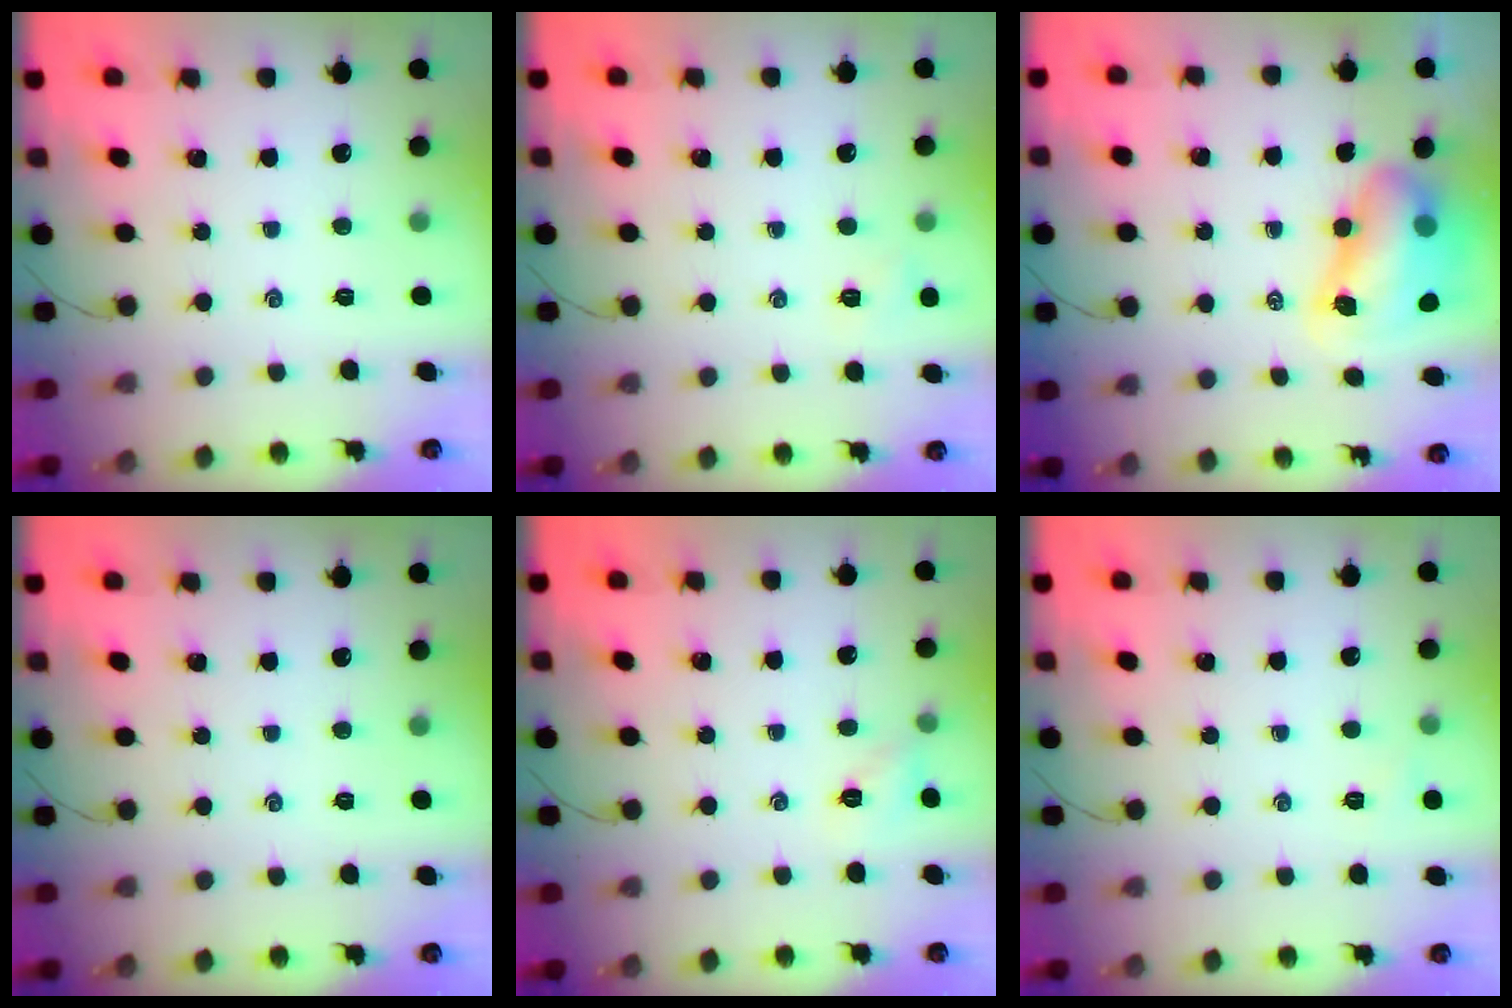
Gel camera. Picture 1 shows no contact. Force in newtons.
{"total": 3.8, "press": 3.7, "slide": 1.0}
{"total": 10.4, "press": 10.0, "slide": 2.8}
{"total": 0.0}
{"total": 4.1, "press": 4.1, "slide": 0.3}
{"total": 3.5, "press": 3.4, "slide": 0.9}